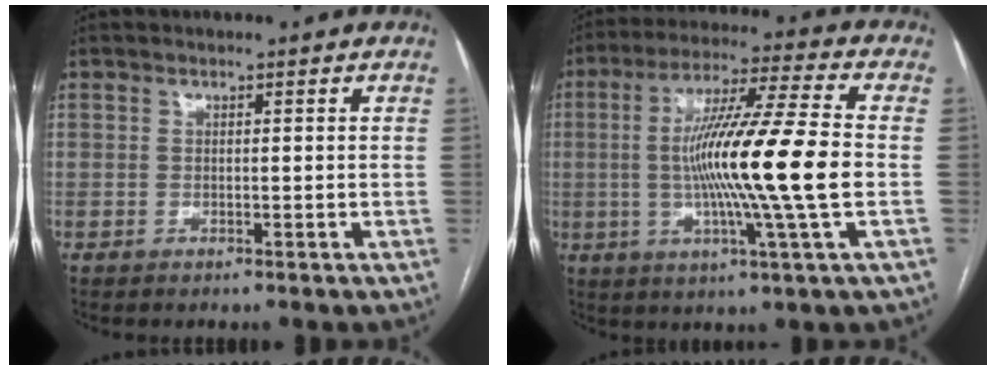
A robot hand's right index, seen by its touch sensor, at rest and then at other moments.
{"total": 17.0, "force": [-1.3, -1.0, 17.0], "torque": [-0.301, -0.006, -0.030]}